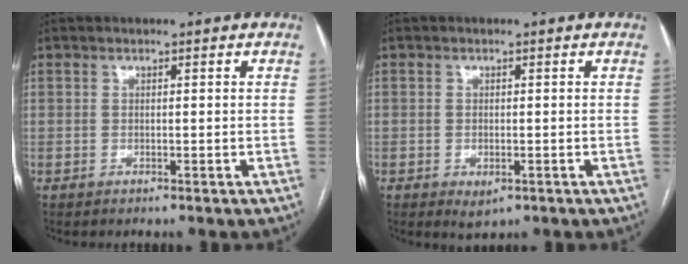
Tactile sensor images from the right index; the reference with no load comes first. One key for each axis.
{"total": 2.1, "fx": -0.8, "fy": 1.3, "fz": 1.4, "tx": -0.017, "ty": -0.003, "tz": -0.002}